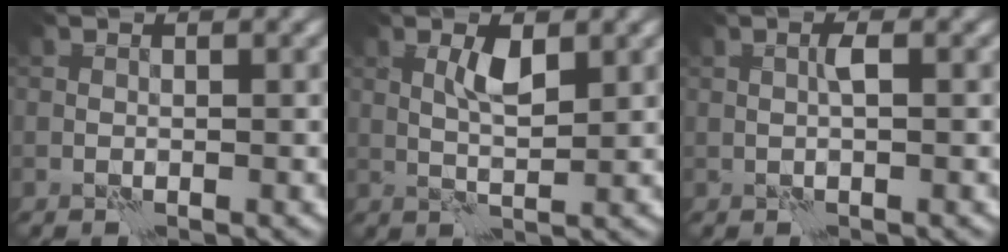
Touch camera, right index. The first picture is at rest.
{"total": 2.3, "force": [1.1, 0.4, 1.9], "torque": [-0.041, -0.001, 0.023]}
{"total": 0.8, "force": [0.2, -0.3, 0.7], "torque": [-0.015, 0.002, 0.006]}